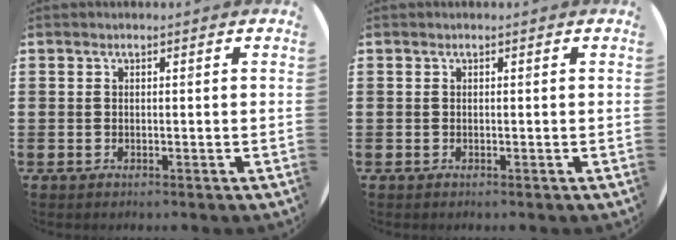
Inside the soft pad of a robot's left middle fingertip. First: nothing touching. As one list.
[{"total": 0.0}]